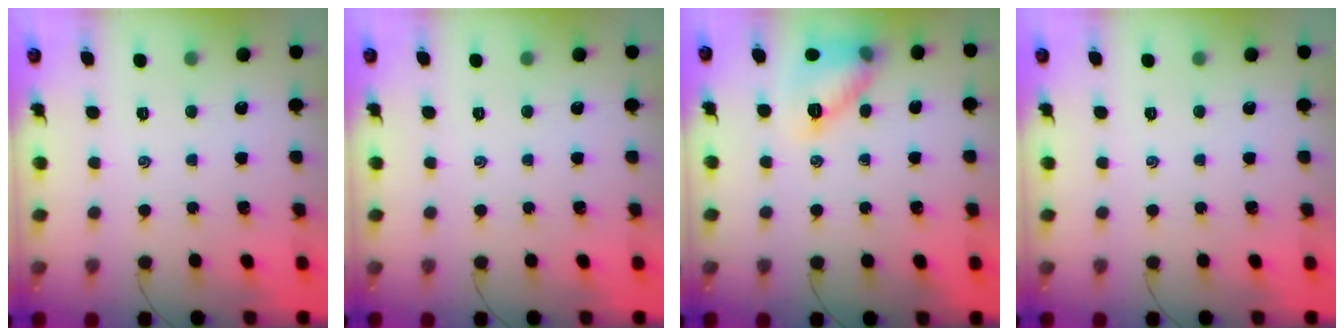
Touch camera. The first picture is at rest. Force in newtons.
{"total": 0.0}
{"total": 12.0, "press": 12.0, "slide": 0.4}
{"total": 0.0}